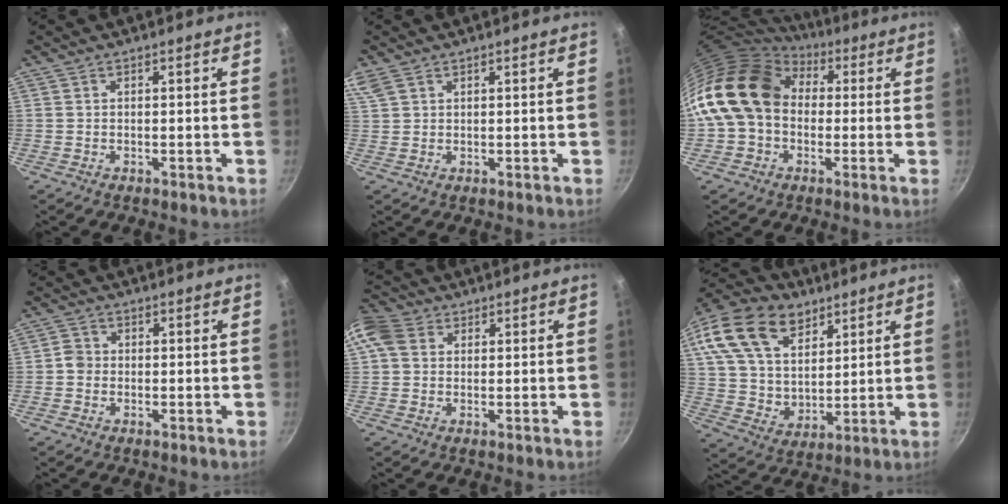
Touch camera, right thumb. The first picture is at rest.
{"total": 4.3, "force": [2.7, 2.7, 2.1], "torque": [-0.044, 0.009, 0.058]}
{"total": 16.9, "force": [2.1, 13.1, 10.4], "torque": [-0.164, 0.035, 0.025]}
{"total": 2.3, "force": [-0.5, 2.1, 0.8], "torque": [-0.004, 0.011, -0.015]}
{"total": 7.2, "force": [1.9, 5.9, 3.8], "torque": [-0.060, 0.011, 0.019]}
{"total": 23.3, "force": [12.2, 15.2, 12.8], "torque": [-0.234, -0.010, 0.223]}